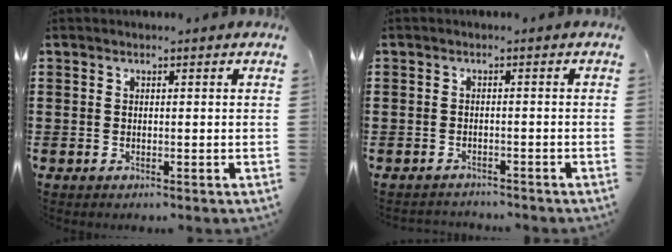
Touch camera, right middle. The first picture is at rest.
{"total": 1.6, "force": [-1.5, 0.4, -0.3], "torque": [0.000, 0.003, -0.036]}